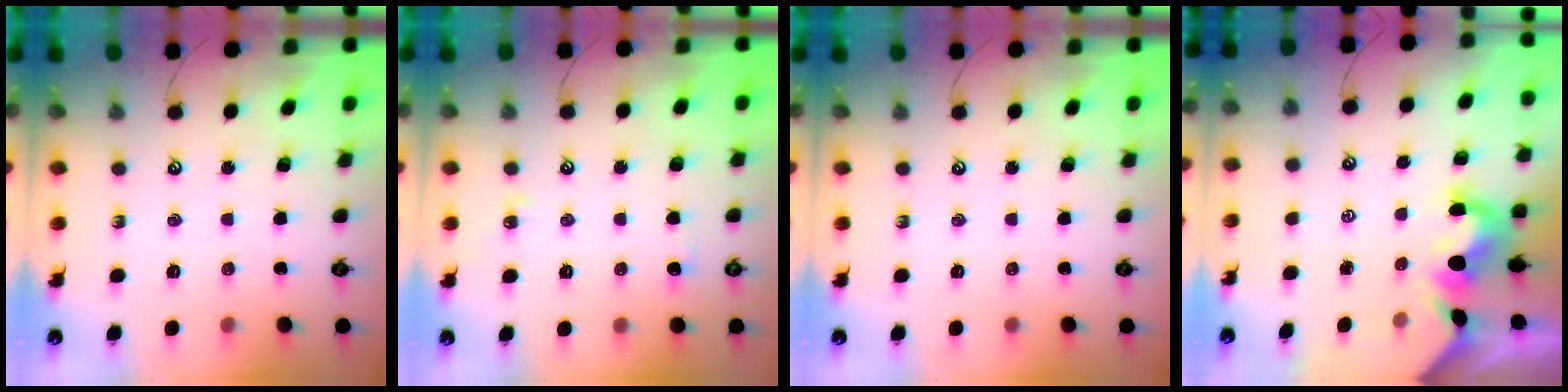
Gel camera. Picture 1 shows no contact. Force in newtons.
{"total": 3.2, "press": 3.1, "slide": 0.5}
{"total": 0.0}
{"total": 4.0, "press": 3.8, "slide": 1.1}